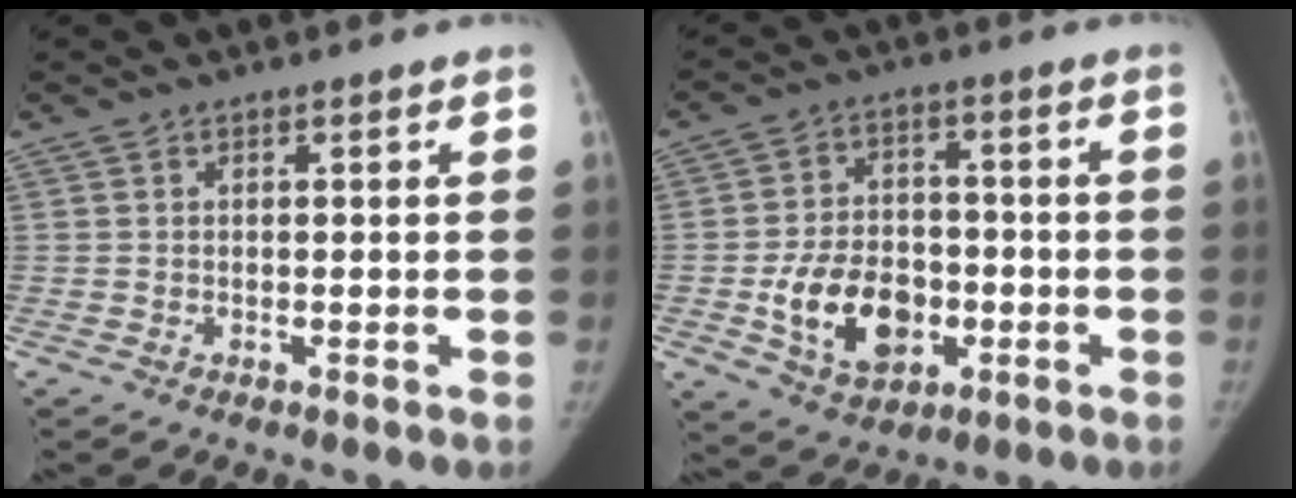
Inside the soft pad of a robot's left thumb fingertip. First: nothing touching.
{"total": 13.4, "force": [-3.5, 9.5, 8.9], "torque": [-0.121, 0.013, -0.052]}